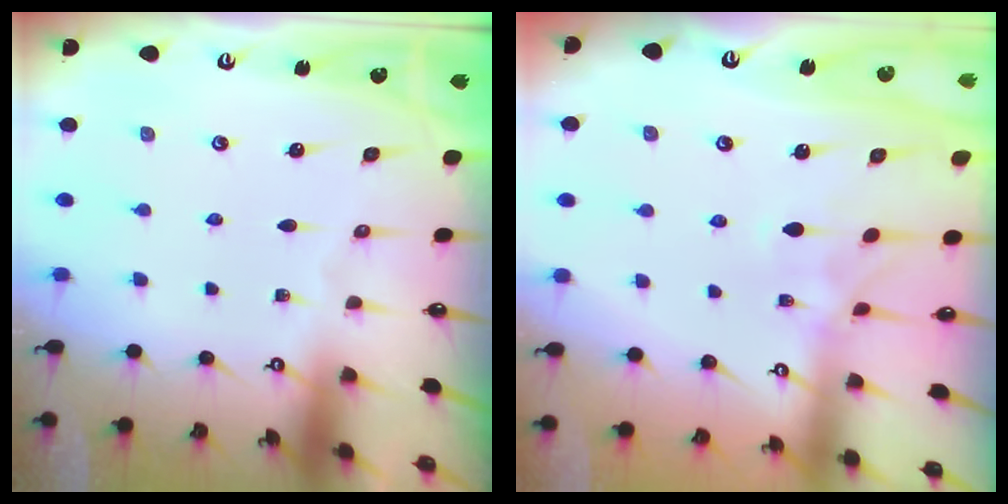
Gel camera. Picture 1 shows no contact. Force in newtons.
{"total": 1.7, "press": 1.4, "slide": 1.0}